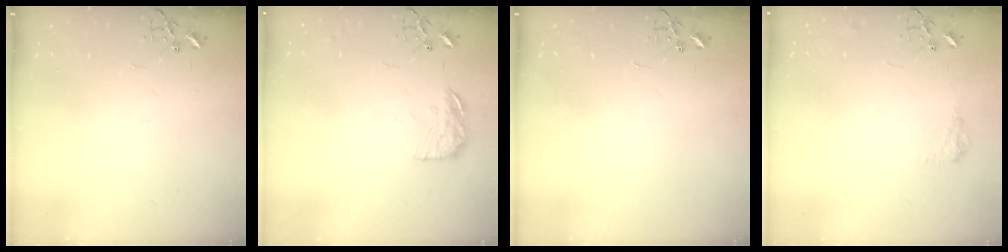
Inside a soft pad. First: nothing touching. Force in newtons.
{"total": 12.1, "press": 12.1, "slide": 0.5}
{"total": 0.0}
{"total": 7.3, "press": 7.3, "slide": 1.0}